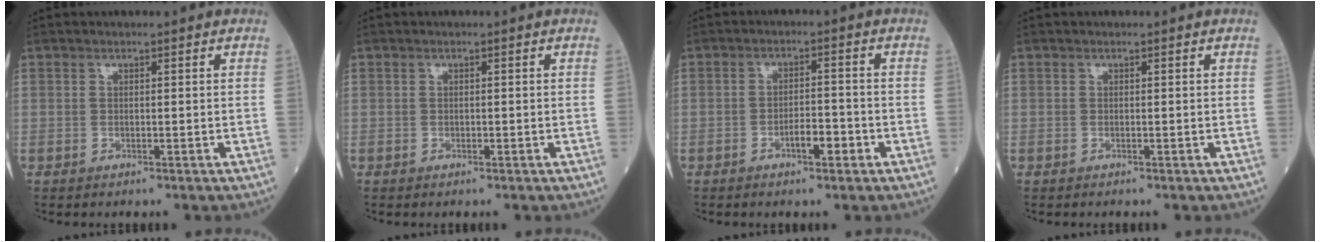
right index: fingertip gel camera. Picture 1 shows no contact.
{"total": 0.0}
{"total": 3.6, "force": [-1.9, 1.1, 3.0], "torque": [-0.046, 0.005, -0.032]}
{"total": 0.0}